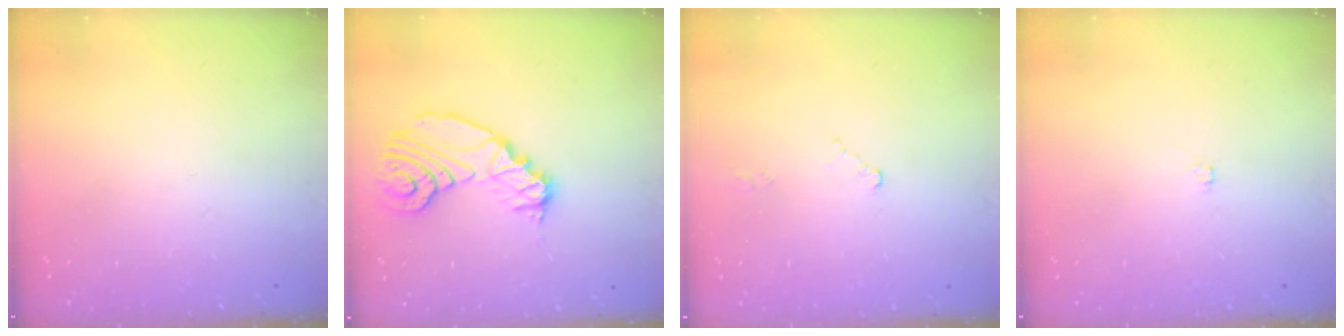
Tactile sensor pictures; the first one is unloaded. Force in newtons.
{"total": 13.7, "press": 12.8, "slide": 4.9}
{"total": 2.6, "press": 2.6, "slide": 0.3}
{"total": 4.0, "press": 3.9, "slide": 0.9}